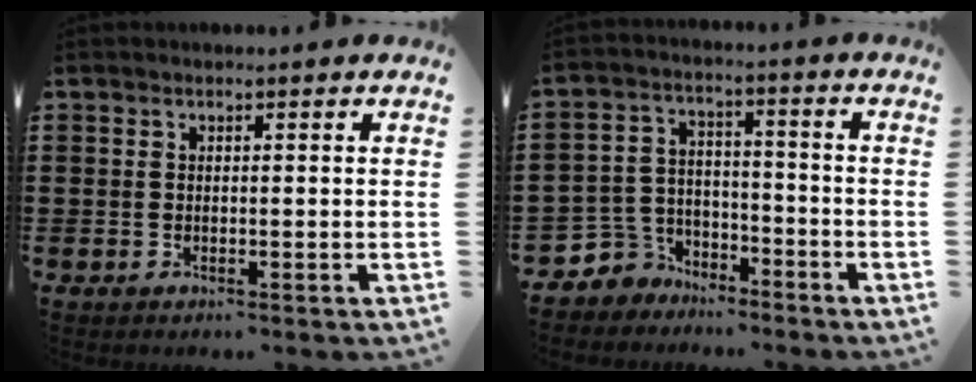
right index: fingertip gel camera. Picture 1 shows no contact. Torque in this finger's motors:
{"motor_torque": [-0.49, 1.51, 0.05, -0.07]}